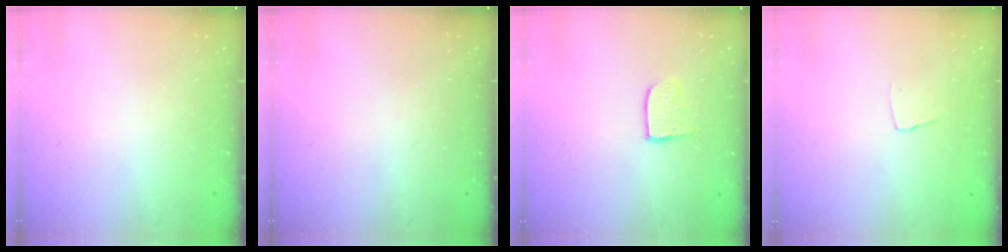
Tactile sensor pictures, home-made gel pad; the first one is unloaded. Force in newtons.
{"total": 0.0}
{"total": 3.3, "press": 3.3, "slide": 0.3}
{"total": 3.4, "press": 3.4, "slide": 0.2}